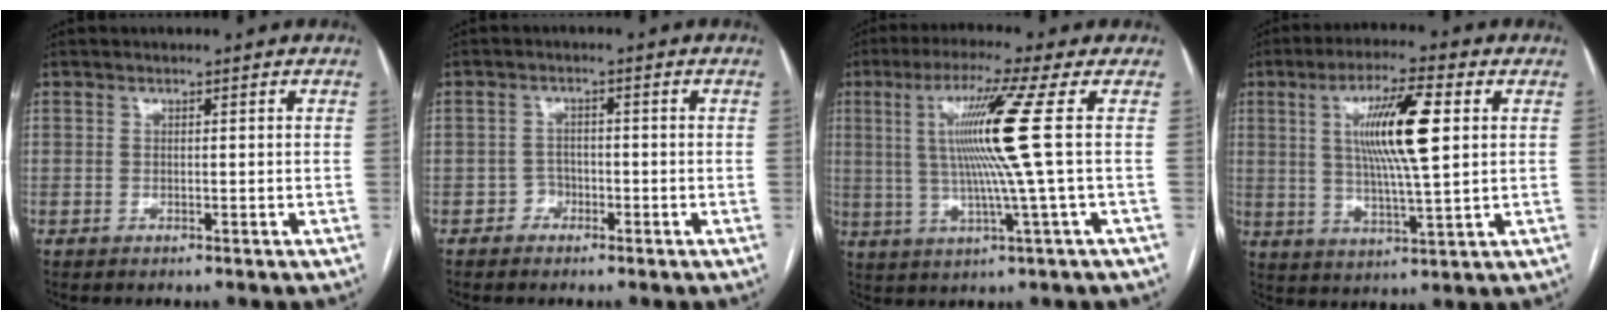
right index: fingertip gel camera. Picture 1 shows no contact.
{"total": 1.9, "force": [-1.2, 1.4, 0.2], "torque": [0.003, 0.009, -0.025]}
{"total": 11.1, "force": [1.7, -2.6, 10.7], "torque": [-0.198, 0.004, 0.036]}
{"total": 11.9, "force": [2.8, 1.1, 11.6], "torque": [-0.210, 0.003, 0.049]}